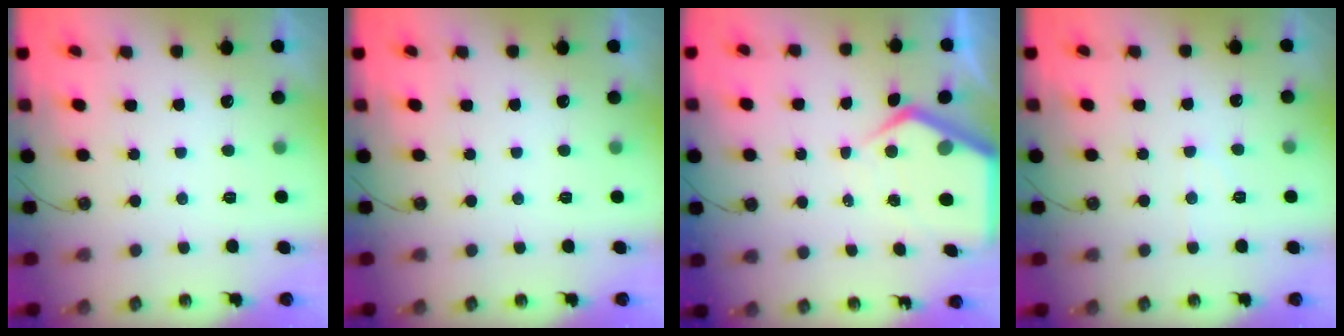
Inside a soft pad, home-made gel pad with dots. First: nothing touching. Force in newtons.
{"total": 0.0}
{"total": 8.0, "press": 7.9, "slide": 0.8}
{"total": 4.4, "press": 4.4, "slide": 0.6}